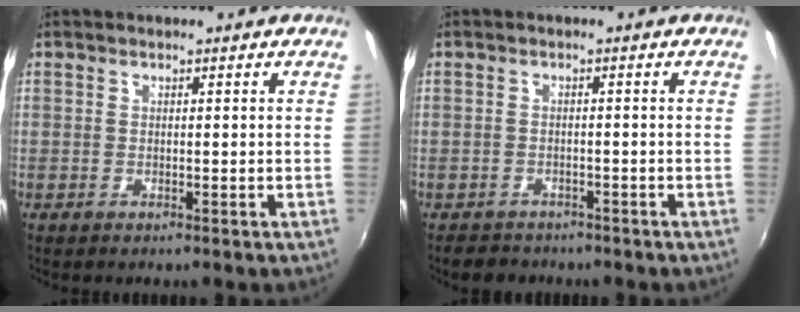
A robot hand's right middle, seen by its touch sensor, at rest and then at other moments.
{"total": 3.6, "force": [-3.0, 2.0, 0.4], "torque": [-0.016, 0.002, -0.050]}